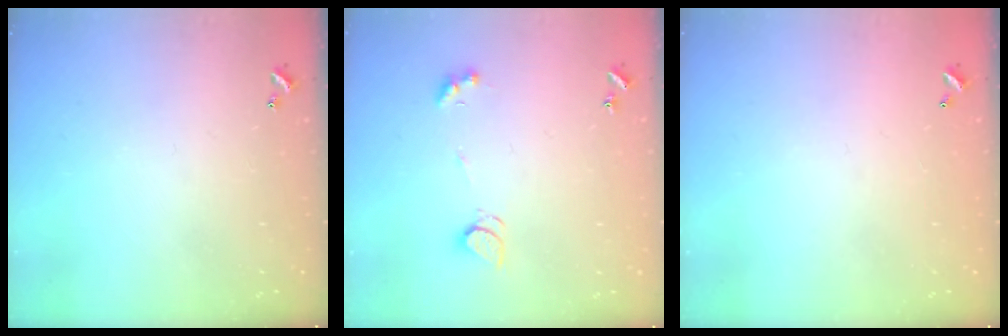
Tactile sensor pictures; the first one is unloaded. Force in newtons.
{"total": 2.3, "press": 2.3, "slide": 0.4}
{"total": 2.8, "press": 2.8, "slide": 0.1}